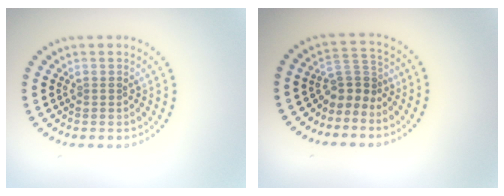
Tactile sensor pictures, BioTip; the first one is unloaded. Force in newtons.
{"total": 2.8, "press": 1.8, "slide": 2.2}